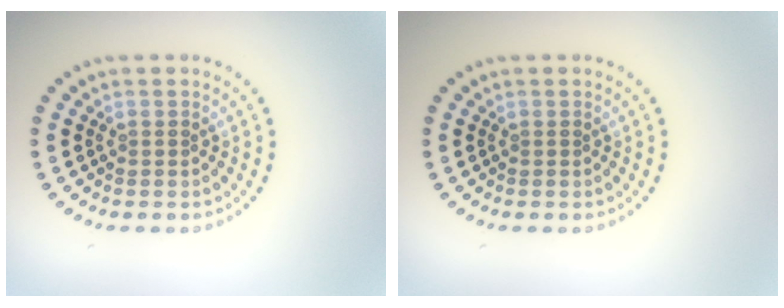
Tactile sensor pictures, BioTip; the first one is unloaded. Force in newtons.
{"total": 0.0}